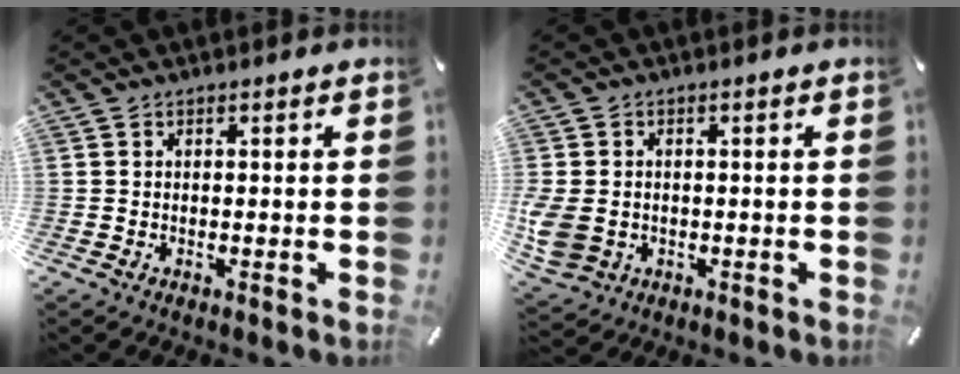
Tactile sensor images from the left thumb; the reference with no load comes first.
{"total": 6.5, "force": [-0.9, 5.3, 3.7], "torque": [-0.104, 0.000, -0.017]}